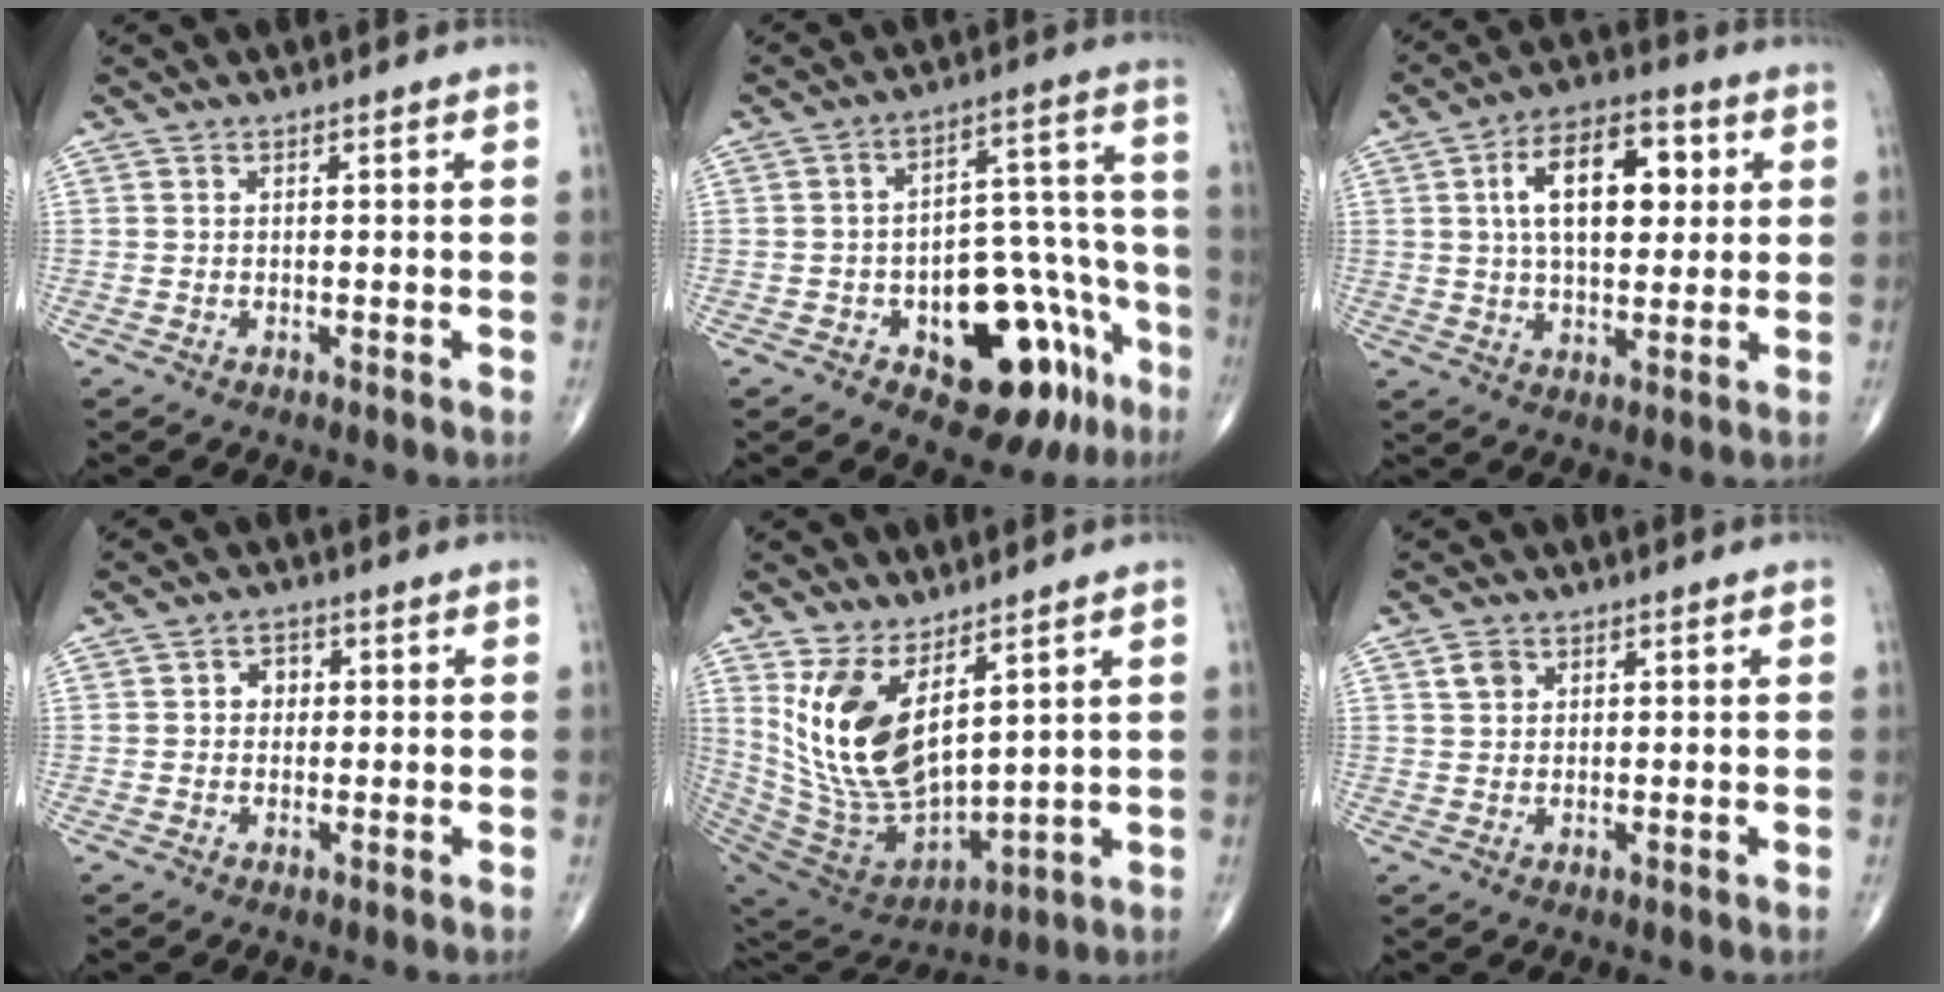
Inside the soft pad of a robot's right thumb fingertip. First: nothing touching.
{"total": 19.3, "force": [-9.1, 9.6, 14.0], "torque": [-0.122, 0.079, -0.113]}
{"total": 14.8, "force": [3.5, 8.1, 11.9], "torque": [-0.168, 0.007, 0.053]}
{"total": 2.8, "force": [0.2, 2.4, 1.5], "torque": [-0.002, 0.007, -0.003]}
{"total": 17.1, "force": [6.8, 8.3, 13.4], "torque": [-0.245, -0.051, 0.155]}
{"total": 2.6, "force": [1.1, 2.1, 1.1], "torque": [-0.013, -0.001, 0.019]}